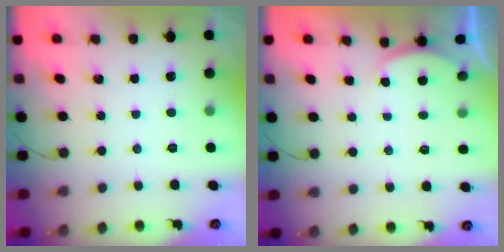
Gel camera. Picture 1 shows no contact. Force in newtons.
{"total": 2.0, "press": 1.9, "slide": 0.6}